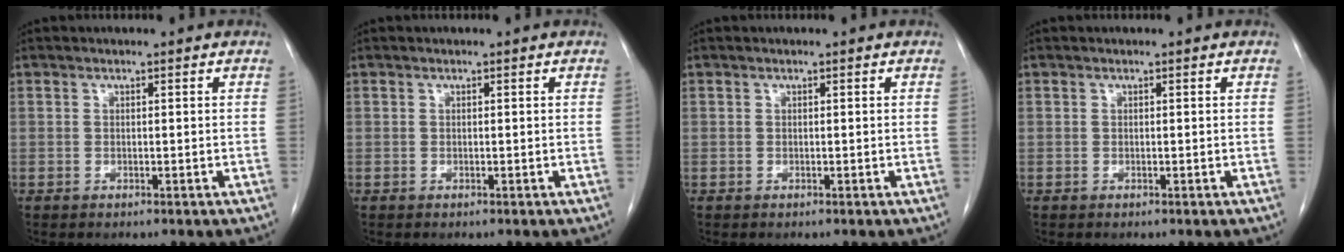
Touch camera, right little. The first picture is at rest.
{"total": 0.0}
{"total": 0.0}
{"total": 0.0}